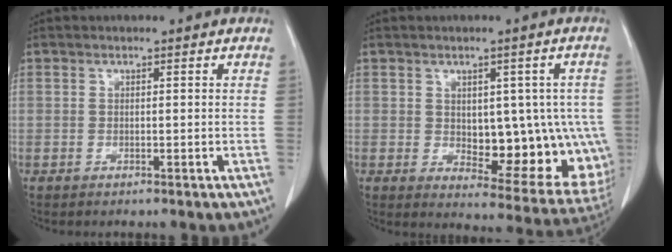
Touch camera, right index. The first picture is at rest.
{"total": 14.8, "force": [-0.9, 7.2, 12.9], "torque": [-0.125, 0.007, 0.014]}